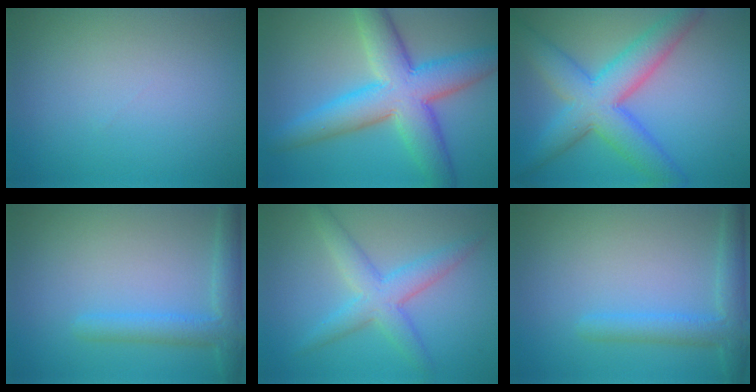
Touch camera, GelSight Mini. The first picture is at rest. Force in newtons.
{"total": 9.3, "press": 9.3, "slide": 0.2}
{"total": 7.7, "press": 7.7, "slide": 0.1}
{"total": 3.4, "press": 3.4, "slide": 0.2}
{"total": 4.1, "press": 4.1, "slide": 0.0}
{"total": 3.4, "press": 3.4, "slide": 0.2}